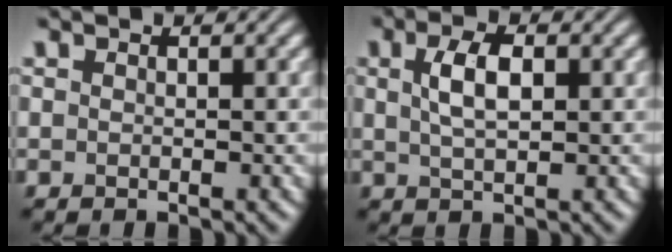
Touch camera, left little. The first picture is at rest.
{"total": 3.4, "force": [0.9, 1.5, 2.9], "torque": [-0.062, 0.004, 0.017]}